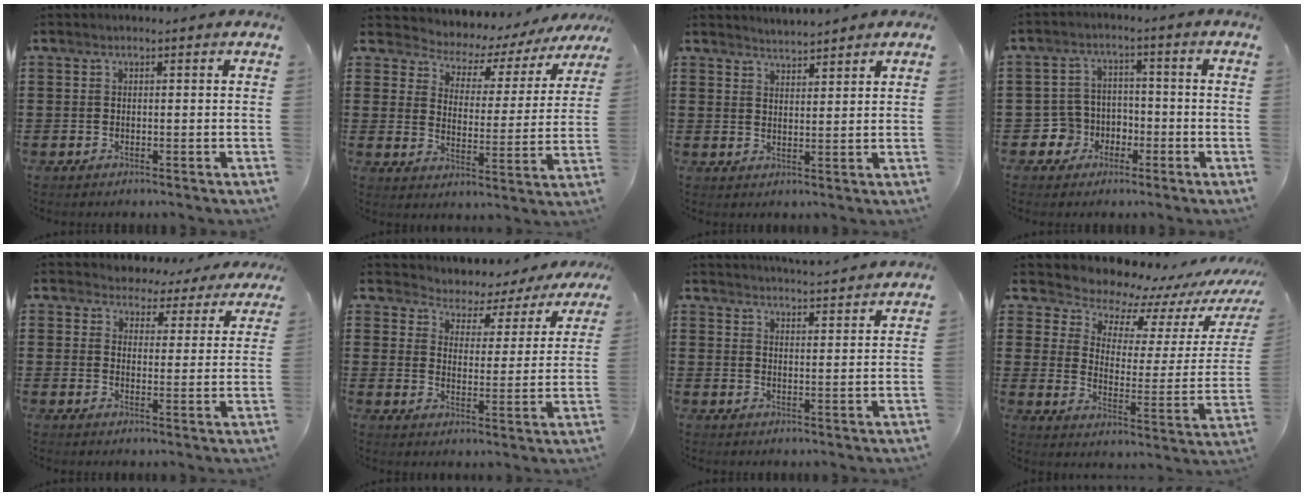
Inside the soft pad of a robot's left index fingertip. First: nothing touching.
{"total": 3.4, "force": [3.2, 1.1, 0.3], "torque": [-0.033, -0.031, 0.043]}
{"total": 2.6, "force": [2.6, -0.1, 0.0], "torque": [-0.008, -0.004, 0.050]}
{"total": 5.3, "force": [-2.0, 4.7, 1.5], "torque": [-0.046, 0.013, -0.039]}
{"total": 4.3, "force": [4.0, 1.4, 0.0], "torque": [-0.024, -0.019, 0.070]}
{"total": 3.5, "force": [3.4, 0.5, -0.4], "torque": [-0.019, -0.031, 0.051]}
{"total": 3.8, "force": [3.8, -0.6, 0.0], "torque": [-0.006, -0.029, 0.065]}
{"total": 6.6, "force": [6.2, 2.2, 0.4], "torque": [-0.036, -0.059, 0.104]}